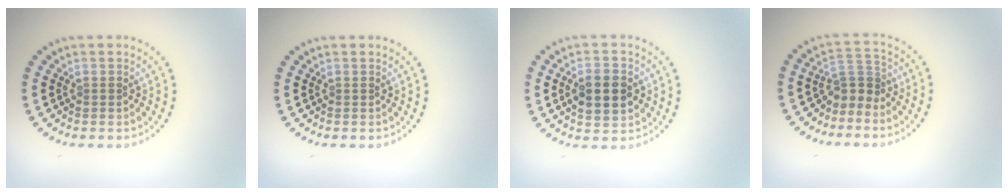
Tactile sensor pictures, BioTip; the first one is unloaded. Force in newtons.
{"total": 0.0}
{"total": 4.4, "press": 4.4, "slide": 0.1}
{"total": 2.5, "press": 1.7, "slide": 1.8}